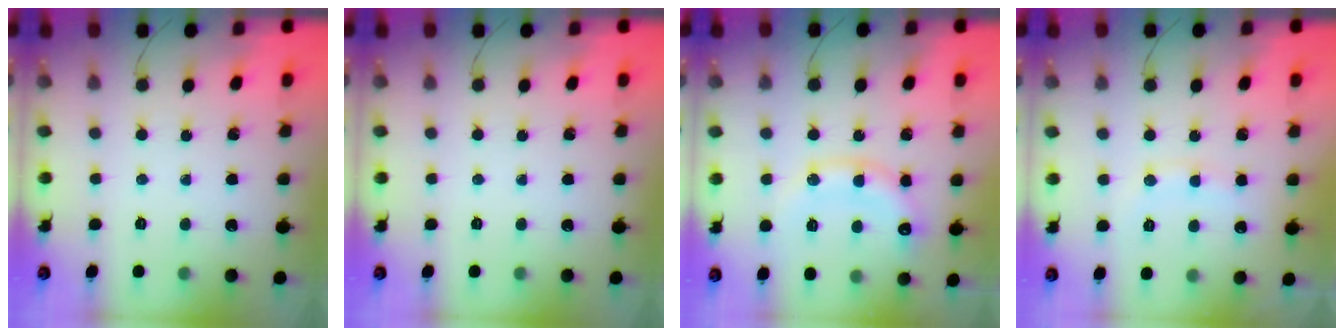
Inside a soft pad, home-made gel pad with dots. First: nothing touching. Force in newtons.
{"total": 0.0}
{"total": 13.3, "press": 13.3, "slide": 0.9}
{"total": 9.0, "press": 8.9, "slide": 1.2}